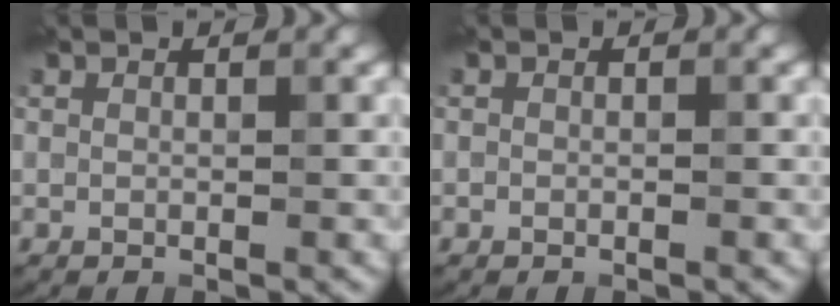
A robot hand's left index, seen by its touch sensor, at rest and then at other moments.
{"total": 0.0}